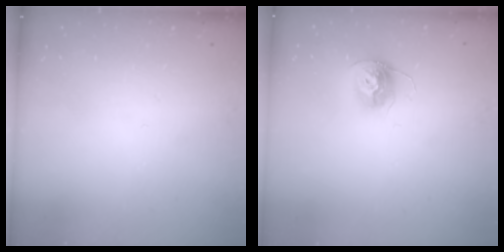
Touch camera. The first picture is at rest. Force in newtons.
{"total": 11.4, "press": 11.3, "slide": 0.8}